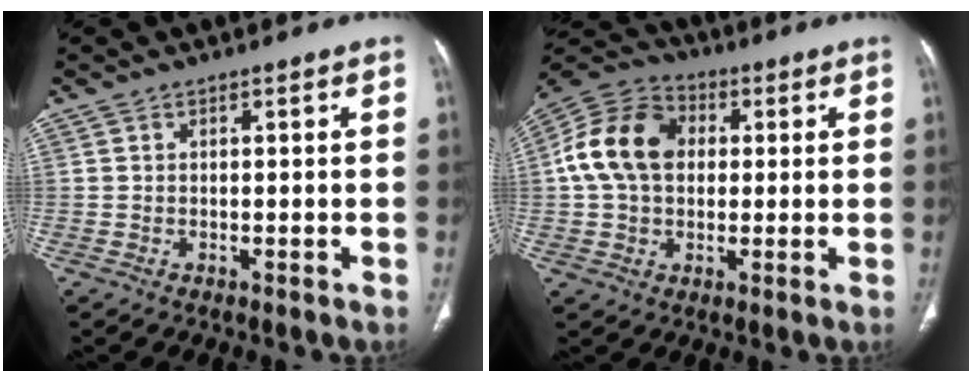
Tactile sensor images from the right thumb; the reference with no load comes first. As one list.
[{"total": 14.7, "force": [1.9, 10.9, 9.7], "torque": [-0.170, 0.028, 0.024]}]